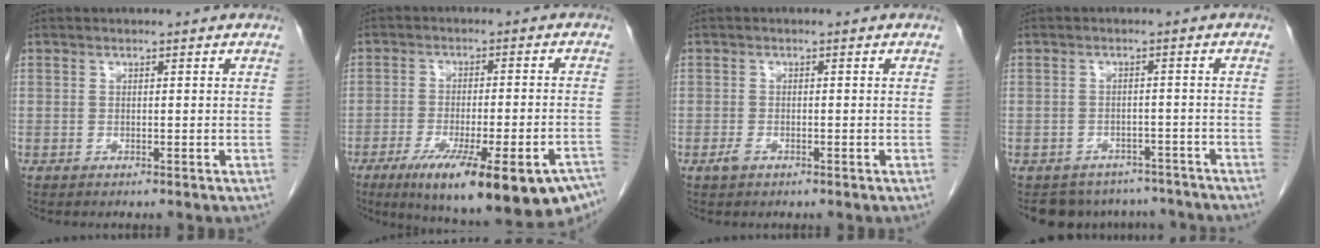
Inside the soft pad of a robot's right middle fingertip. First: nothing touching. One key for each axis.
{"total": 23.1, "fx": -16.6, "fy": 3.9, "fz": 15.5, "tx": -0.166, "ty": -0.021, "tz": -0.223}
{"total": 1.3, "fx": -0.8, "fy": 0.6, "fz": 0.8, "tx": -0.020, "ty": 0.000, "tz": -0.012}
{"total": 8.9, "fx": -8.0, "fy": 3.9, "fz": 0.6, "tx": -0.002, "ty": 0.012, "tz": -0.092}